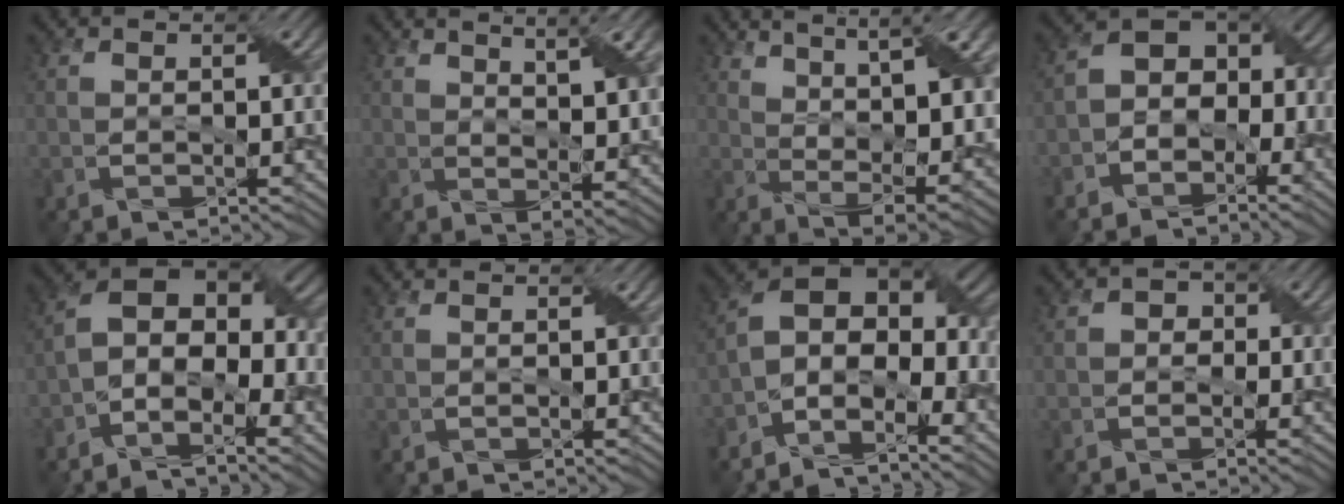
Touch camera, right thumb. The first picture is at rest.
{"total": 7.7, "force": [4.6, 1.1, 6.1], "torque": [-0.101, 0.004, 0.089]}
{"total": 15.0, "force": [6.7, 4.8, 12.5], "torque": [-0.202, 0.018, 0.109]}
{"total": 7.5, "force": [-3.3, 4.7, 4.8], "torque": [-0.065, 0.003, -0.074]}
{"total": 10.7, "force": [-2.6, 5.3, 8.9], "torque": [-0.157, 0.006, -0.052]}
{"total": 0.0}
{"total": 11.3, "force": [-4.6, 4.8, 9.2], "torque": [-0.160, -0.001, -0.082]}
{"total": 1.4, "force": [-0.4, 1.3, 0.4], "torque": [0.006, 0.009, -0.018]}